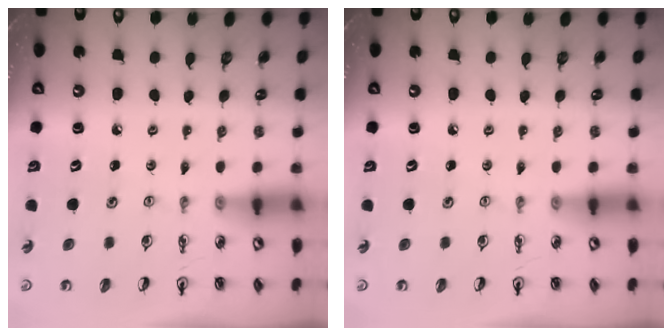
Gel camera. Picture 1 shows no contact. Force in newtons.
{"total": 0.0}